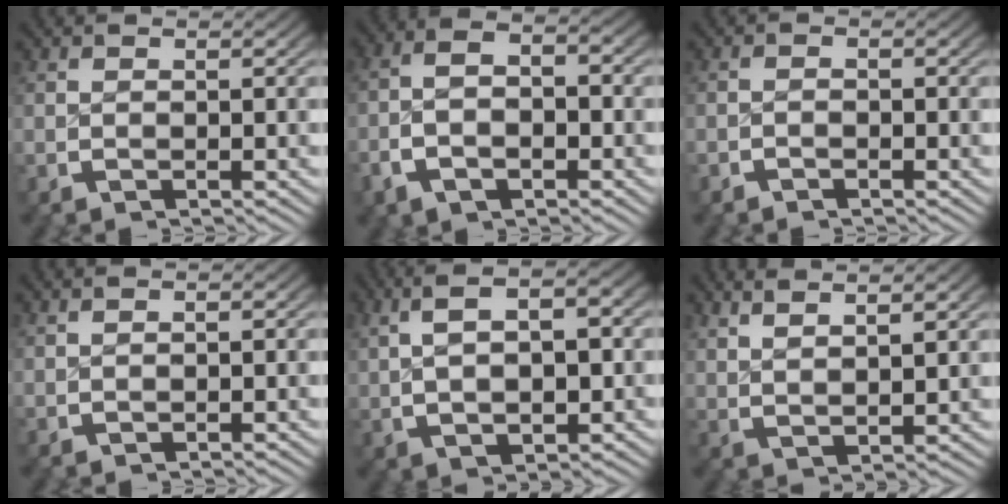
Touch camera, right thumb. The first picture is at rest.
{"total": 5.0, "force": [-1.0, 3.1, 3.9], "torque": [-0.074, 0.000, -0.026]}
{"total": 0.9, "force": [-0.9, 0.3, 0.0], "torque": [0.004, 0.001, -0.021]}
{"total": 0.6, "force": [0.5, 0.0, 0.3], "torque": [-0.004, 0.002, 0.014]}
{"total": 6.5, "force": [1.5, 3.4, 5.4], "torque": [-0.082, 0.011, 0.031]}
{"total": 3.8, "force": [3.2, 0.8, 1.8], "torque": [-0.024, 0.006, 0.067]}